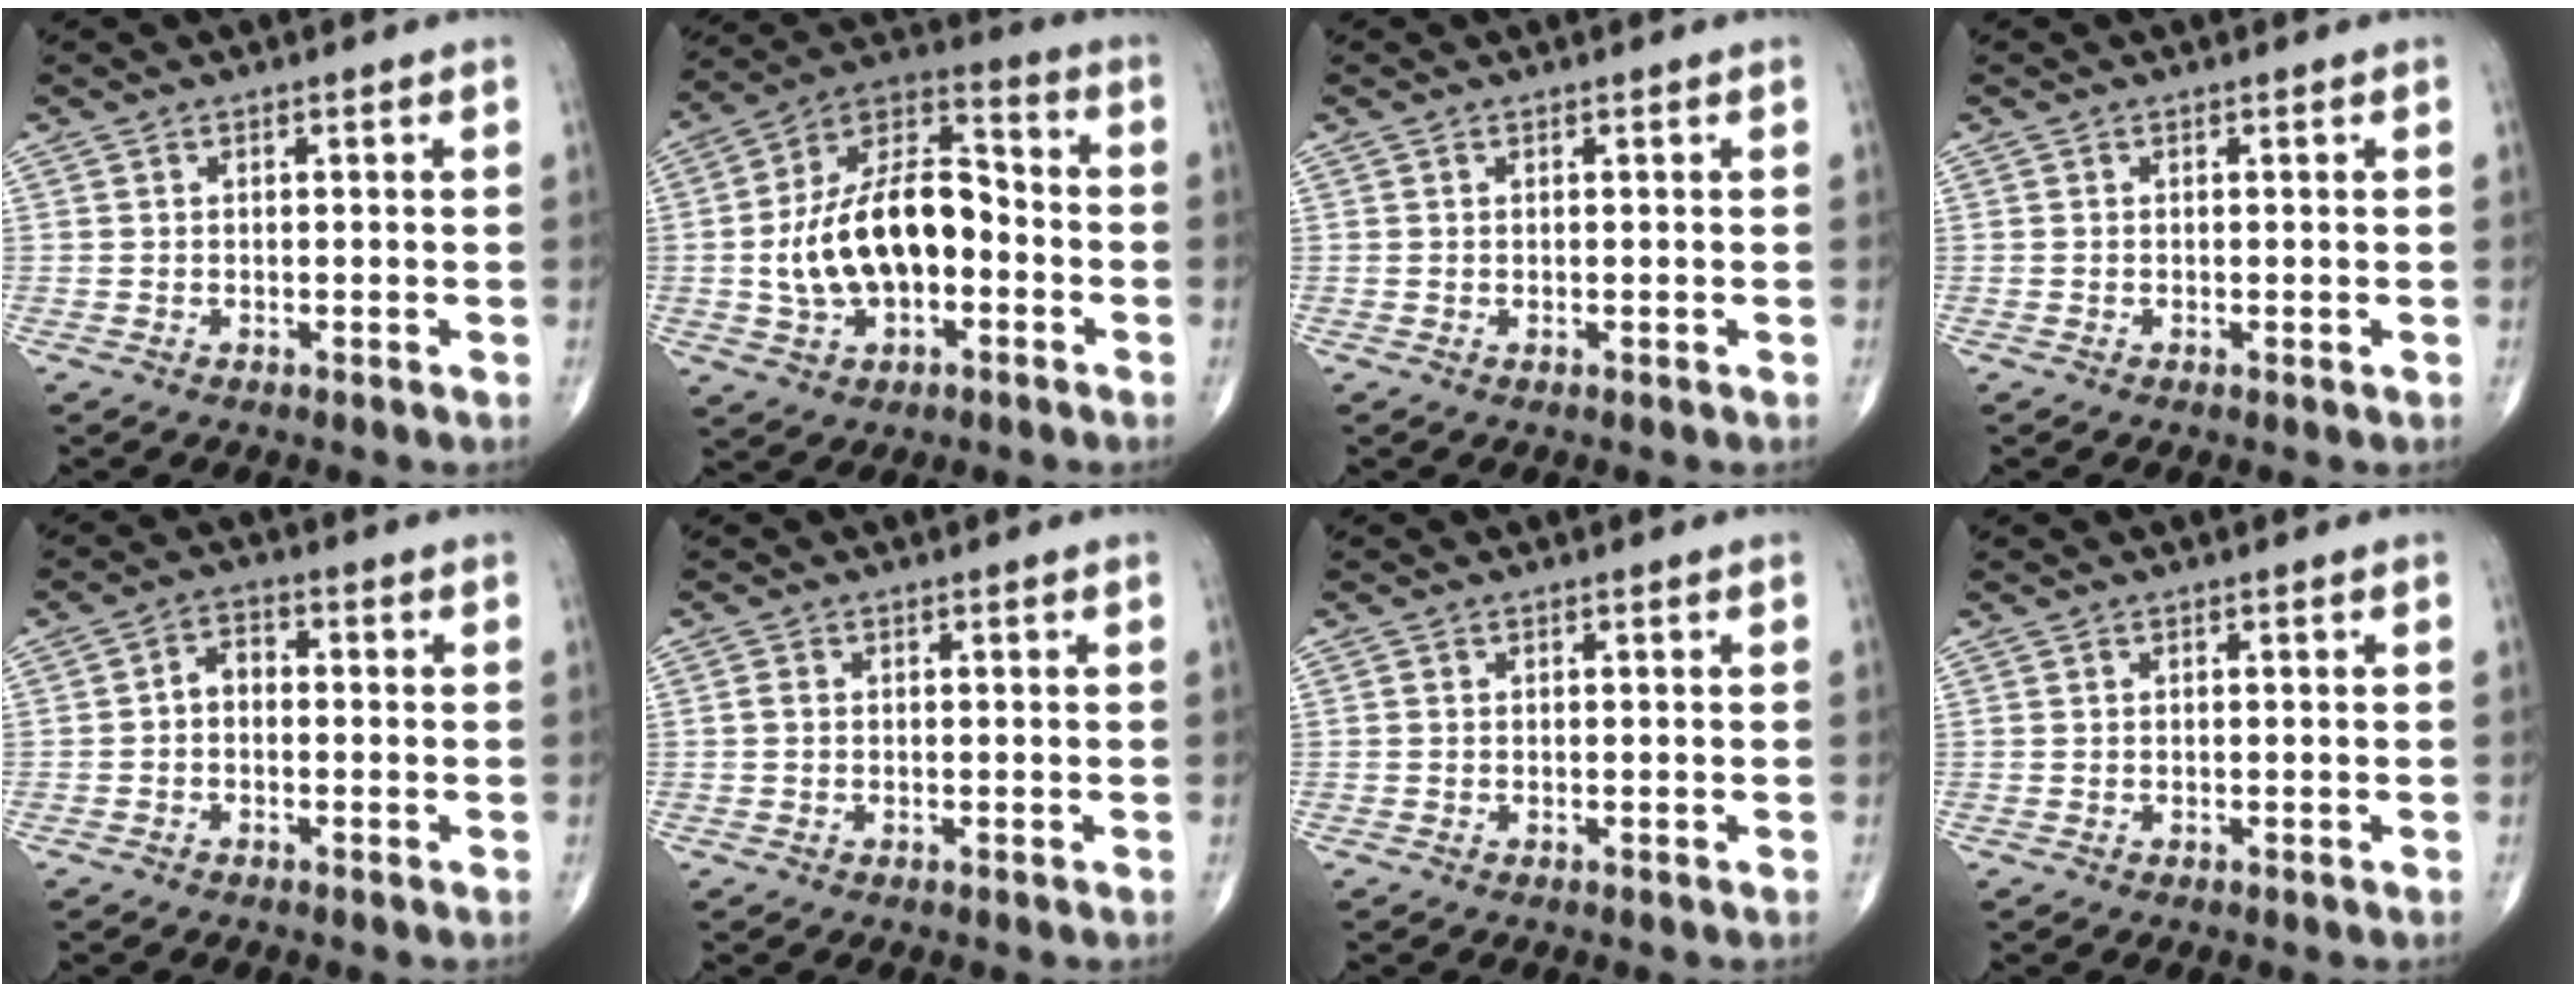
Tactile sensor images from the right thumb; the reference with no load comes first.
{"total": 18.3, "force": [-2.5, 10.7, 14.6], "torque": [-0.244, 0.042, -0.045]}
{"total": 0.0}
{"total": 0.0}
{"total": 3.5, "force": [-0.6, 2.5, 2.4], "torque": [-0.030, 0.017, -0.020]}
{"total": 1.0, "force": [0.0, 0.7, 0.7], "torque": [-0.012, 0.000, -0.001]}
{"total": 0.0}
{"total": 0.0}